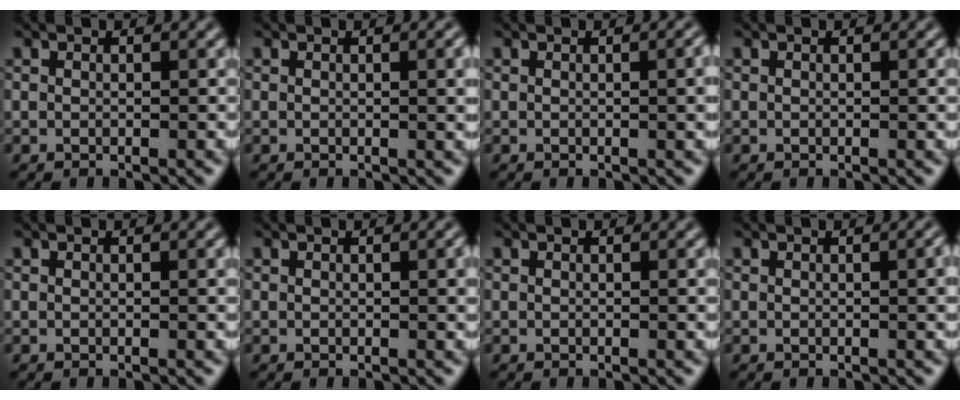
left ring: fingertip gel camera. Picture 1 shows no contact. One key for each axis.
{"total": 2.5, "fx": 0.3, "fy": 0.8, "fz": 2.4, "tx": -0.024, "ty": 0.003, "tz": 0.000}
{"total": 2.5, "fx": 0.2, "fy": 0.8, "fz": 2.4, "tx": -0.022, "ty": 0.004, "tz": -0.002}
{"total": 0.6, "fx": 0.0, "fy": 0.1, "fz": 0.6, "tx": -0.006, "ty": 0.000, "tz": 0.000}
{"total": 0.9, "fx": 0.1, "fy": 0.2, "fz": 0.9, "tx": -0.011, "ty": 0.001, "tz": 0.001}
{"total": 1.7, "fx": 0.2, "fy": 0.4, "fz": 1.6, "tx": -0.018, "ty": 0.003, "tz": 0.002}
{"total": 0.7, "fx": 0.1, "fy": 0.1, "fz": 0.7, "tx": -0.008, "ty": 0.000, "tz": 0.000}
{"total": 2.1, "fx": 0.2, "fy": 0.6, "fz": 2.0, "tx": -0.020, "ty": 0.003, "tz": 0.000}